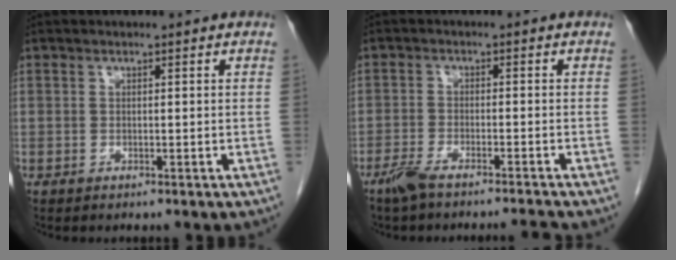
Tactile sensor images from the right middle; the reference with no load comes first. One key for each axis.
{"total": 5.1, "fx": -4.5, "fy": -0.4, "fz": 2.5, "tx": -0.047, "ty": -0.007, "tz": -0.081}